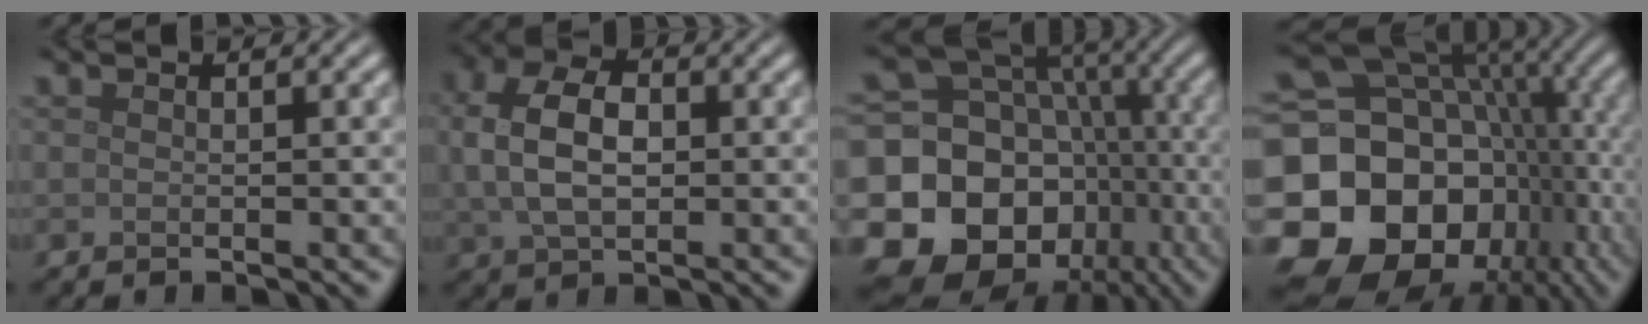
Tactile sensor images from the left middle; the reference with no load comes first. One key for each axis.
{"total": 6.1, "fx": 0.7, "fy": 3.9, "fz": 4.7, "tx": -0.094, "ty": 0.012, "tz": 0.006}
{"total": 21.5, "fx": -7.2, "fy": 17.6, "fz": 10.0, "tx": -0.186, "ty": -0.009, "tz": -0.135}
{"total": 21.1, "fx": -5.4, "fy": 16.4, "fz": 12.1, "tx": -0.229, "ty": 0.000, "tz": -0.087}